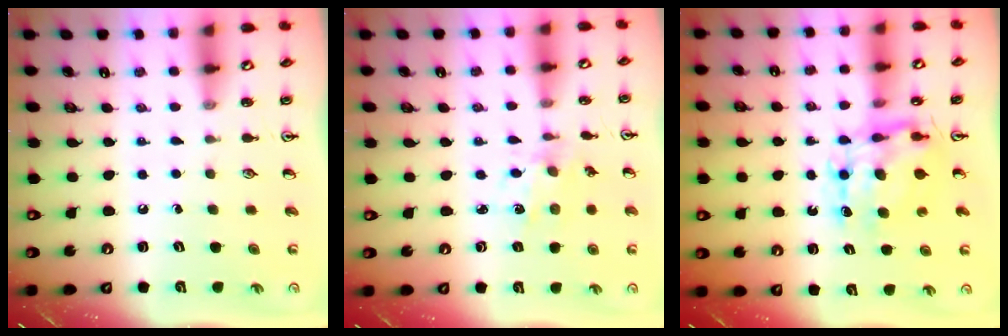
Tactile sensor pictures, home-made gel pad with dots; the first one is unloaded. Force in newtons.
{"total": 2.3, "press": 2.2, "slide": 0.6}
{"total": 8.7, "press": 8.7, "slide": 0.6}